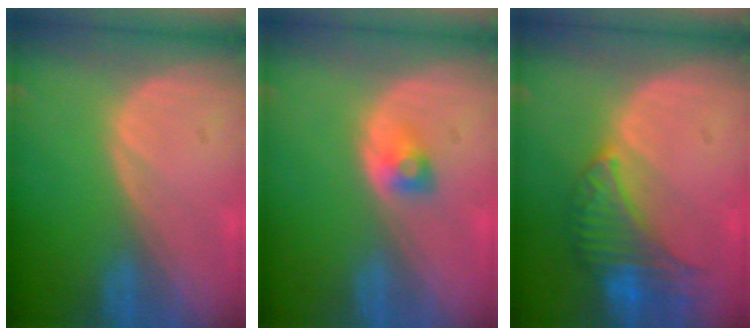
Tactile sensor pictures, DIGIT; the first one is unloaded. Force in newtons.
{"total": 2.2, "press": 2.2, "slide": 0.3}
{"total": 7.9, "press": 7.4, "slide": 2.8}